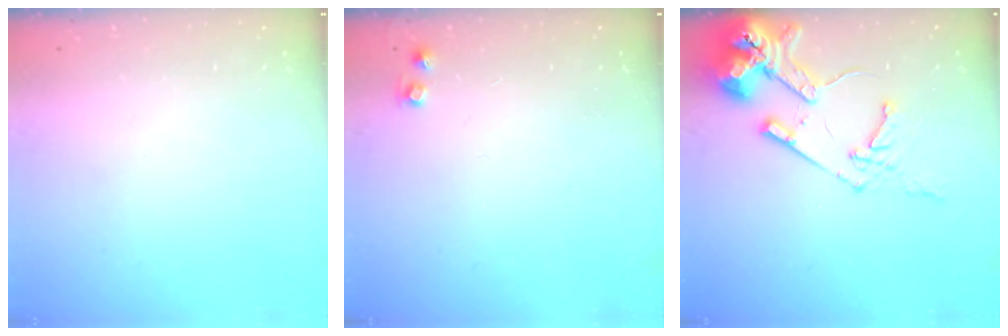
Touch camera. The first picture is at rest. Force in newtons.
{"total": 3.6, "press": 3.6, "slide": 0.6}
{"total": 14.3, "press": 14.2, "slide": 1.8}